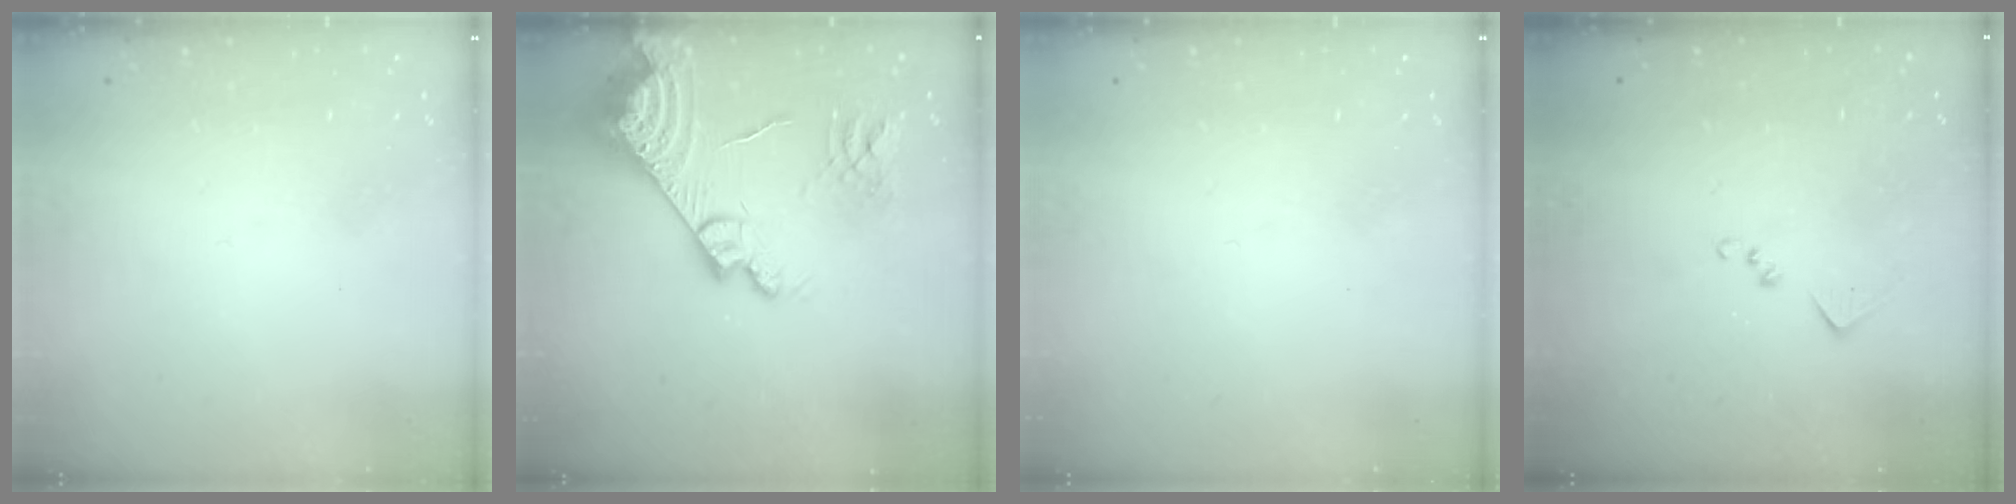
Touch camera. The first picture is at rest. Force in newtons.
{"total": 18.8, "press": 18.6, "slide": 2.1}
{"total": 0.0}
{"total": 8.0, "press": 8.0, "slide": 0.5}